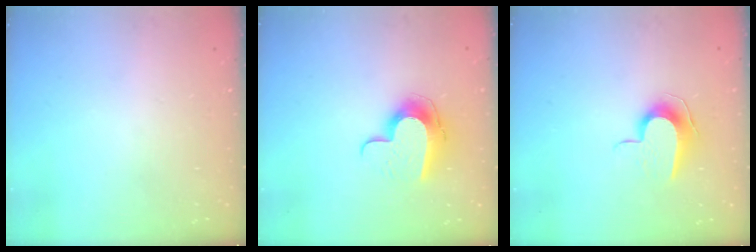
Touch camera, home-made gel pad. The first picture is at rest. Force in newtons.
{"total": 11.4, "press": 11.4, "slide": 0.2}
{"total": 9.4, "press": 9.4, "slide": 0.5}